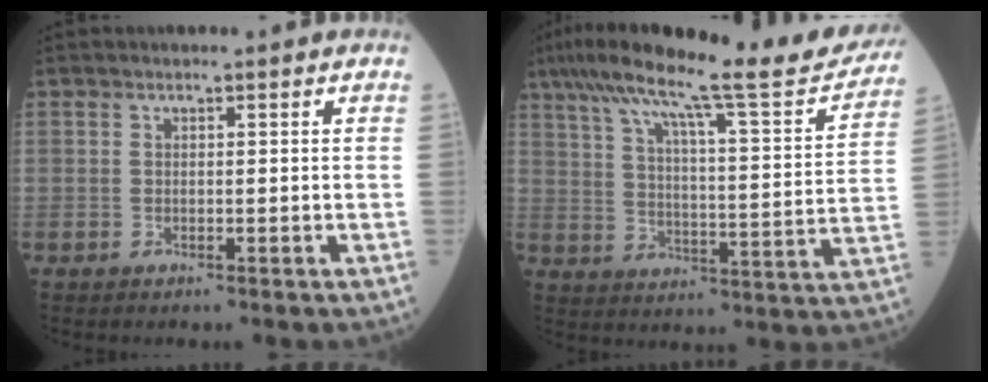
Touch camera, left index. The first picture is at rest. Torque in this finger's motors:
{"motor_torque": [1.06, -1.08, 0.83, 0.21]}